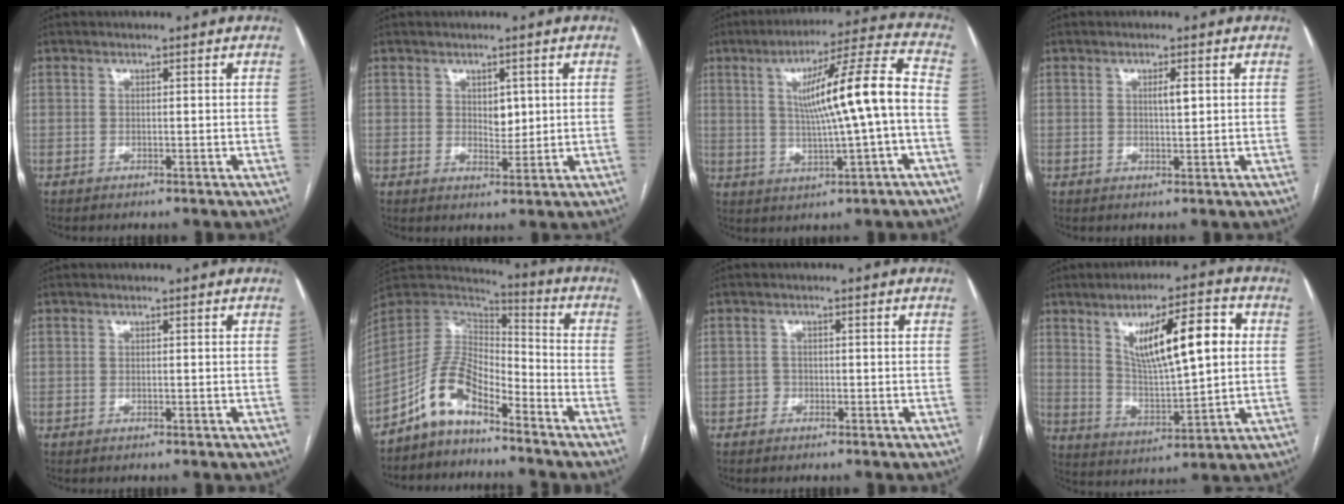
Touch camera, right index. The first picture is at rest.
{"total": 2.9, "force": [0.8, 1.8, 2.1], "torque": [-0.027, -0.004, 0.016]}
{"total": 13.7, "force": [0.4, -0.1, 13.7], "torque": [-0.216, 0.015, 0.007]}
{"total": 1.9, "force": [0.5, 0.3, 1.8], "torque": [-0.030, 0.001, 0.008]}
{"total": 0.0}
{"total": 9.9, "force": [-6.8, 3.9, 6.0], "torque": [-0.123, 0.028, -0.132]}
{"total": 0.9, "force": [-0.4, 0.8, 0.0], "torque": [0.006, 0.006, -0.010]}
{"total": 14.1, "force": [4.2, 2.8, 13.1], "torque": [-0.216, 0.012, 0.075]}